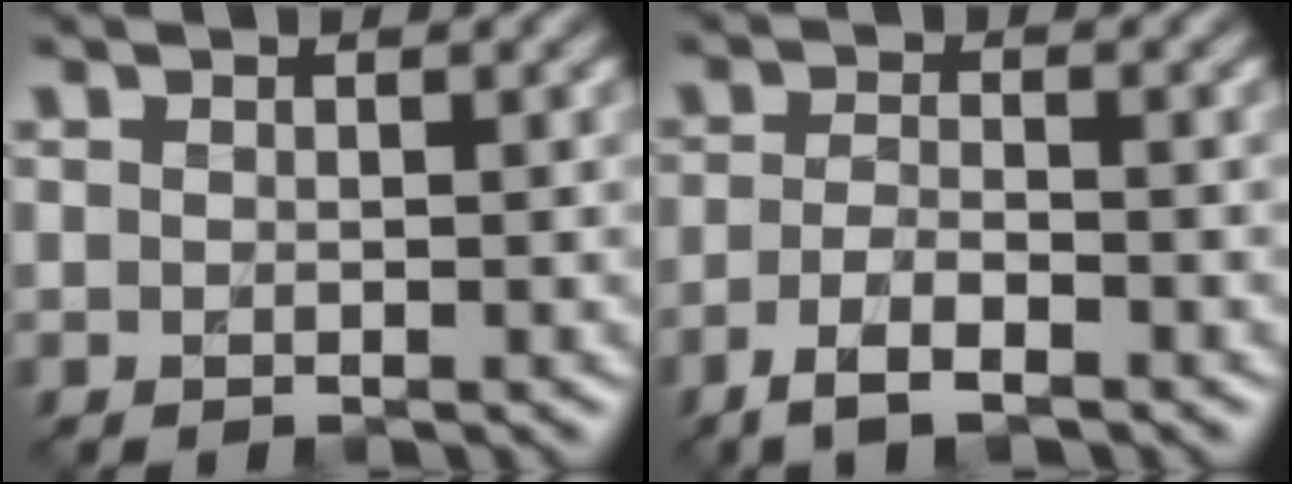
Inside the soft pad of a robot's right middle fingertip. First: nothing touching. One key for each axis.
{"total": 3.2, "fx": -2.0, "fy": 0.9, "fz": 2.4, "tx": -0.052, "ty": -0.003, "tz": -0.043}